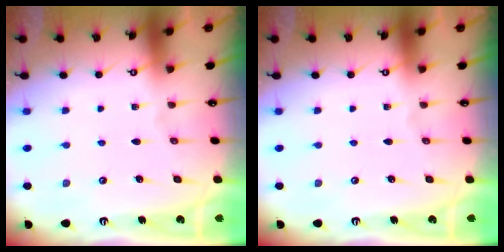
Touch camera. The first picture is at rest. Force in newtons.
{"total": 0.0}